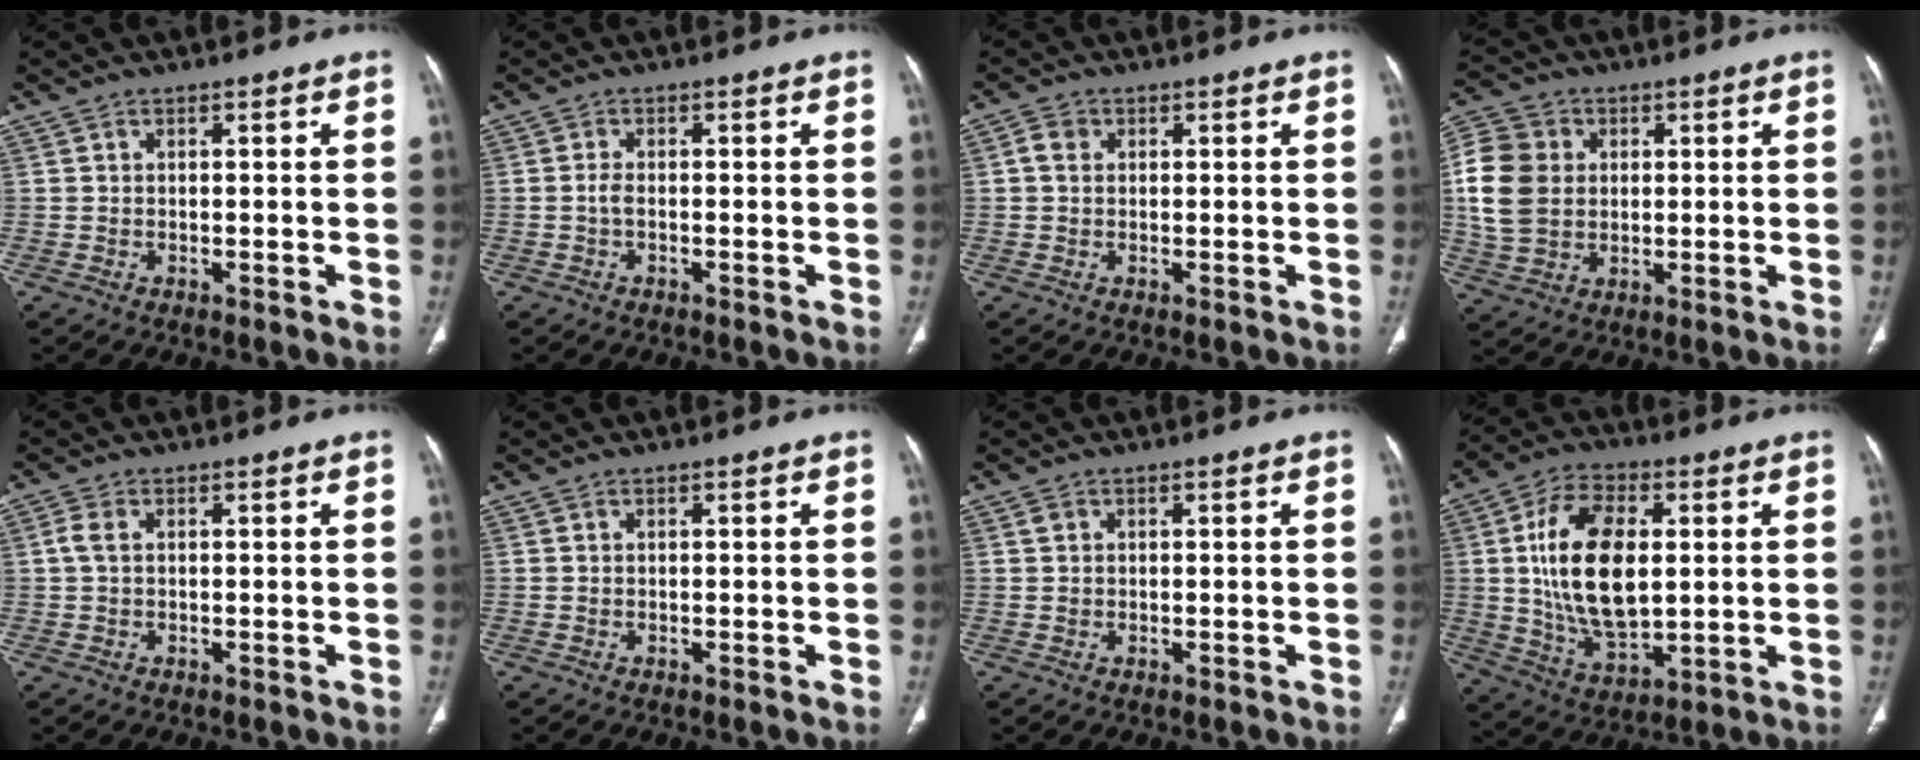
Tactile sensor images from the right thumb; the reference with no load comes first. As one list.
[{"total": 1.3, "force": [-0.3, 0.4, 1.1], "torque": [-0.026, 0.000, -0.009]}, {"total": 2.2, "force": [0.4, 1.9, 1.1], "torque": [-0.020, 0.003, 0.005]}, {"total": 12.5, "force": [1.5, 10.1, 7.2], "torque": [-0.136, 0.005, 0.028]}, {"total": 2.0, "force": [0.2, 1.2, 1.6], "torque": [-0.046, 0.004, 0.000]}, {"total": 0.0}, {"total": 1.1, "force": [0.3, 1.0, 0.4], "torque": [-0.004, 0.001, 0.006]}, {"total": 18.1, "force": [2.2, 10.0, 15.0], "torque": [-0.262, -0.009, 0.046]}]